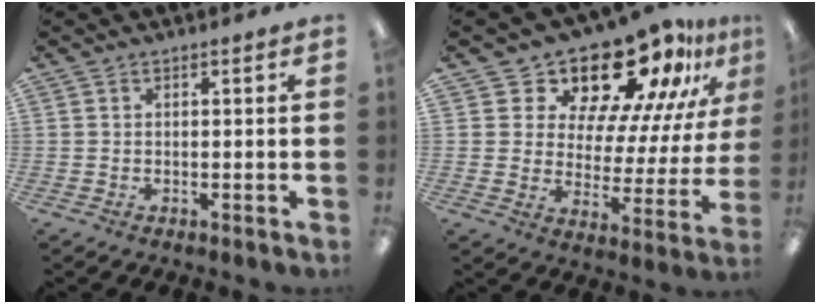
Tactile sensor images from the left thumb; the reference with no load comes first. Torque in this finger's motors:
{"motor_torque": [0.29, 0.73, -0.32, -0.01, 0.04]}